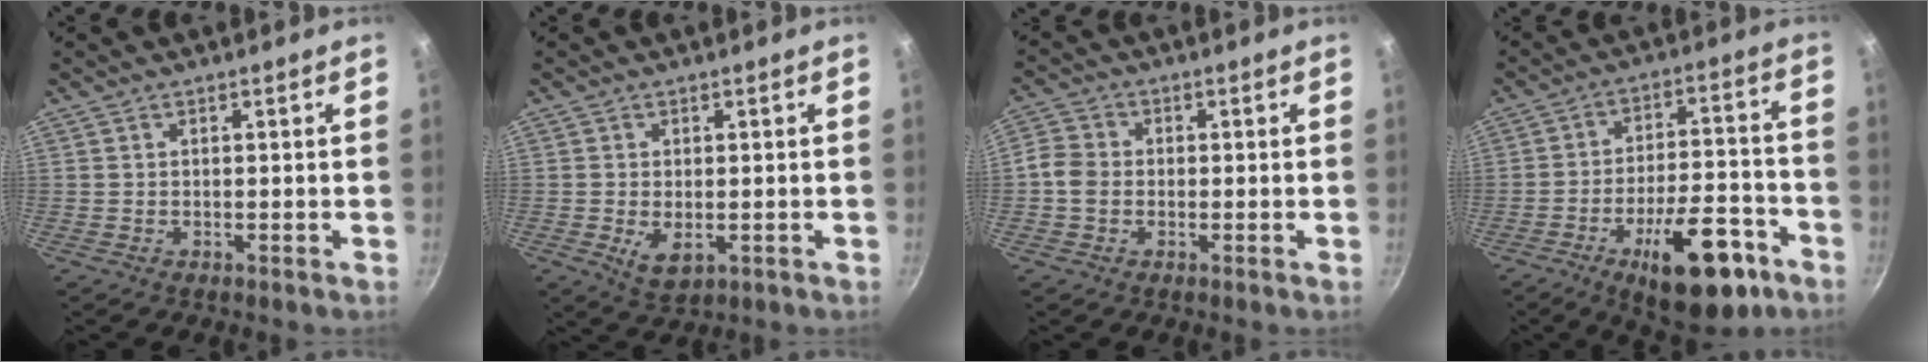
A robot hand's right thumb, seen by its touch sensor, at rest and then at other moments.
{"total": 4.6, "force": [-0.8, 2.9, 3.5], "torque": [-0.056, -0.014, -0.004]}
{"total": 4.2, "force": [-0.8, 3.6, 2.2], "torque": [-0.038, 0.010, -0.030]}
{"total": 18.1, "force": [-9.3, 7.5, 13.6], "torque": [-0.167, 0.056, -0.124]}